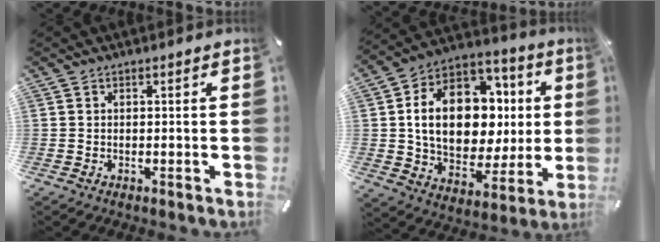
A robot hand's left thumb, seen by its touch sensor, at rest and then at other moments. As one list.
[{"total": 21.5, "force": [3.0, 15.1, 15.0], "torque": [-0.261, -0.013, 0.061]}]